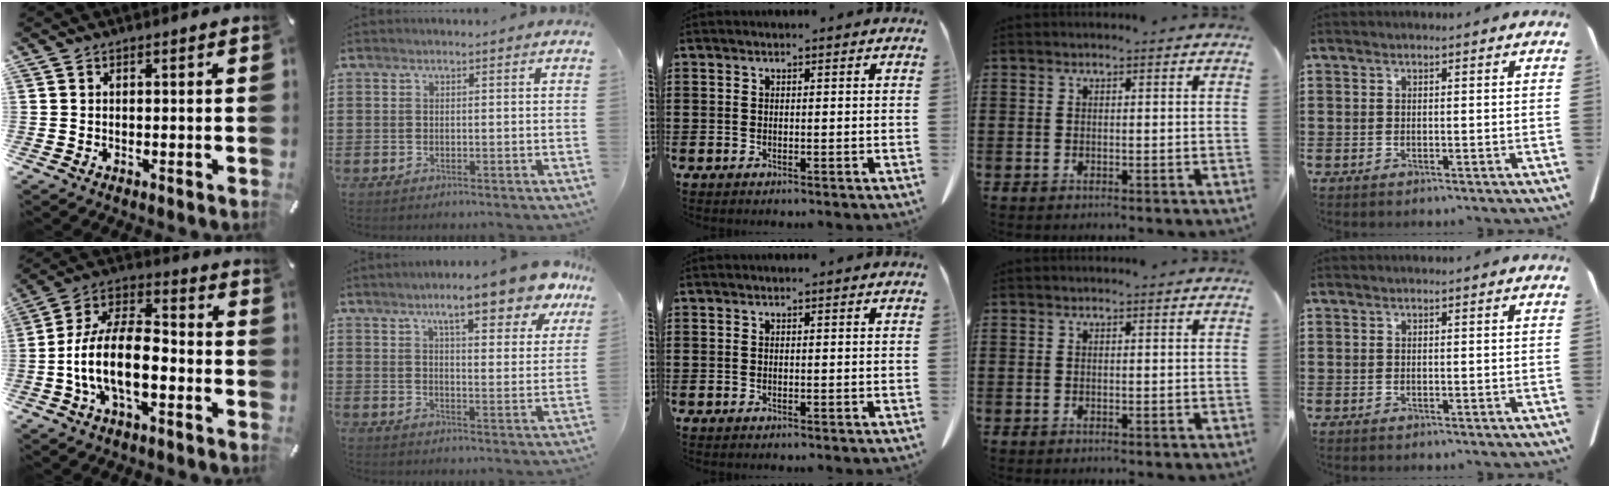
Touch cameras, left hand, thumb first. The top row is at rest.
{"thumb": {"total": 13.8, "force": [-4.6, 7.2, 10.9], "torque": [-0.223, 0.012, -0.081]}, "index": {"total": 10.9, "force": [8.0, 1.7, 7.2], "torque": [-0.112, -0.030, 0.128]}}